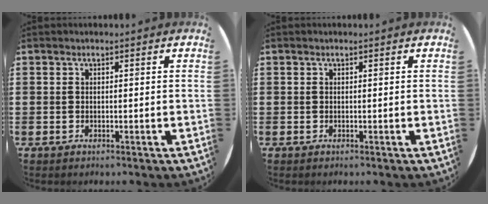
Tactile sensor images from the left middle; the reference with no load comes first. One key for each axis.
{"total": 0.0}